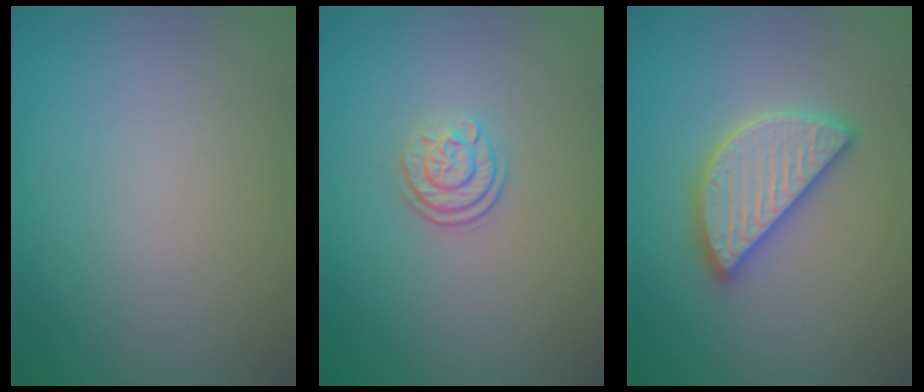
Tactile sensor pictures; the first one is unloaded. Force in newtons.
{"total": 2.4, "press": 1.8, "slide": 1.5}
{"total": 4.7, "press": 4.7, "slide": 0.3}